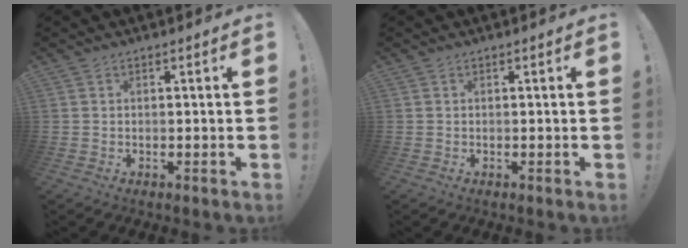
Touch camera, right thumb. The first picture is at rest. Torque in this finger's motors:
{"motor_torque": [0.00, 0.00, 0.00, 0.00, 0.00]}